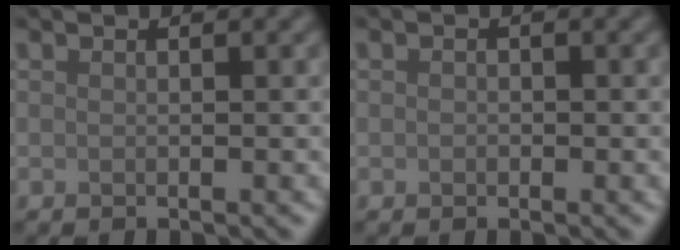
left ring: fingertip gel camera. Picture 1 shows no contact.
{"total": 0.5, "force": [-0.1, 0.5, 0.2], "torque": [-0.001, -0.004, -0.002]}